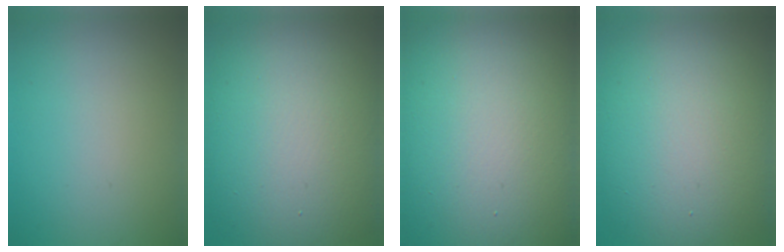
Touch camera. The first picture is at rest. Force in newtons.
{"total": 17.2, "press": 17.2, "slide": 0.5}
{"total": 27.6, "press": 27.6, "slide": 1.2}
{"total": 15.6, "press": 15.6, "slide": 1.5}